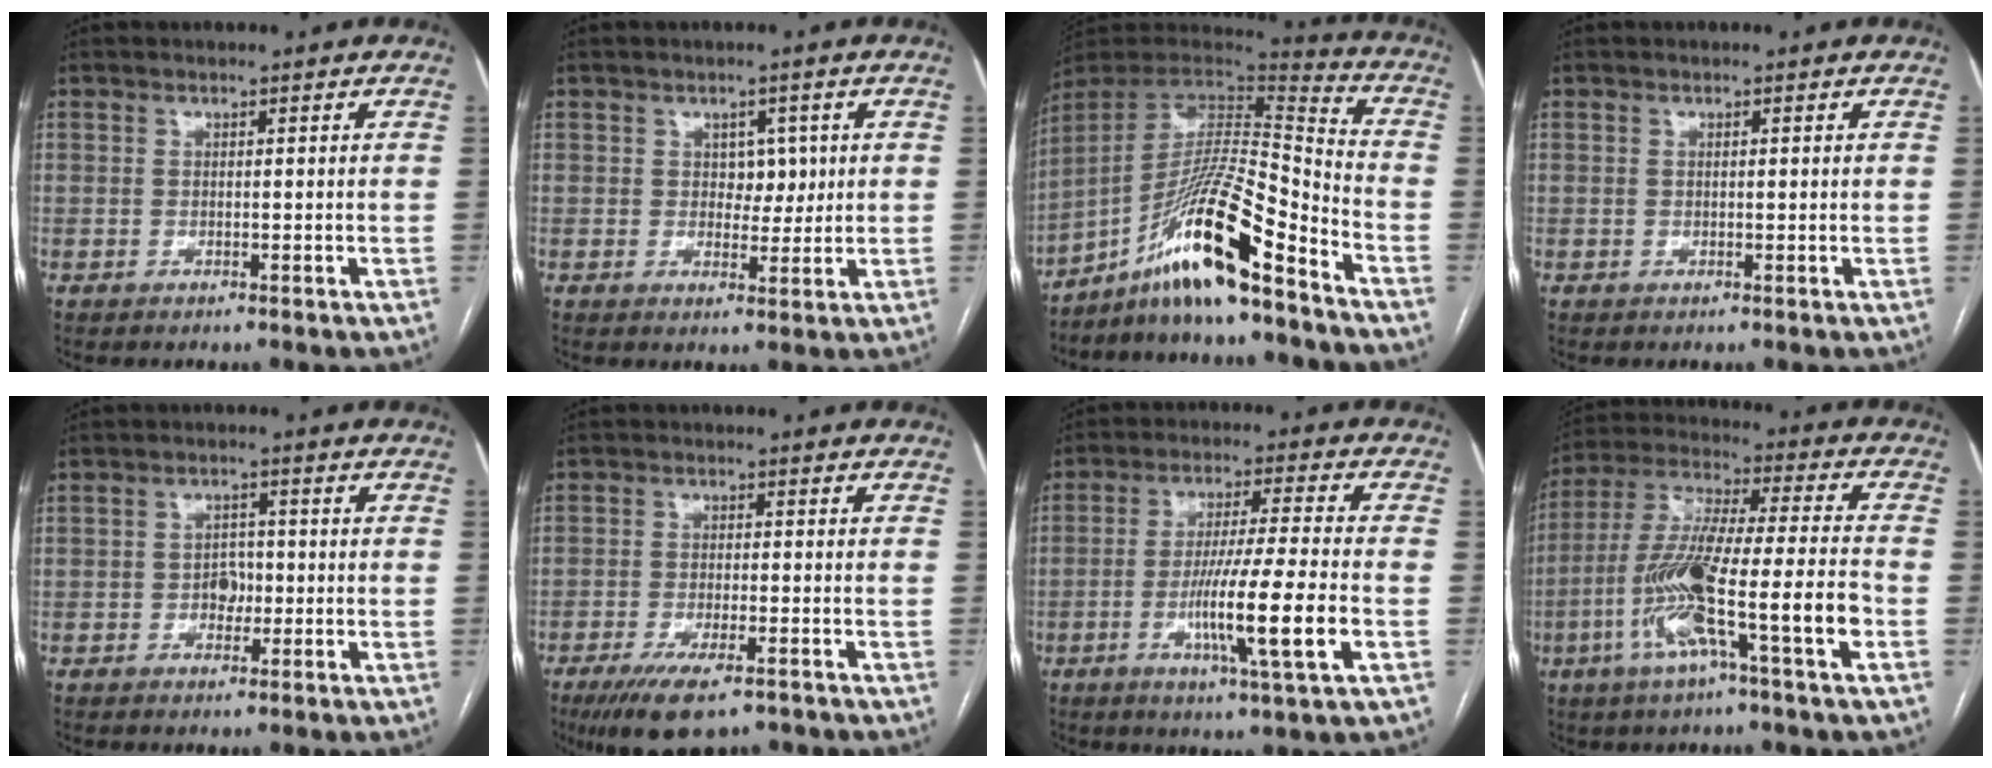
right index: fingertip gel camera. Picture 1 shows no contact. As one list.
[{"total": 3.3, "force": [0.8, 2.3, 2.2], "torque": [-0.022, 0.003, 0.014]}, {"total": 17.5, "force": [-11.6, 0.7, 13.1], "torque": [-0.254, 0.002, -0.207]}, {"total": 0.7, "force": [0.2, 0.1, 0.6], "torque": [-0.012, 0.000, 0.002]}, {"total": 3.0, "force": [-0.7, 2.1, 2.0], "torque": [-0.025, 0.007, -0.011]}, {"total": 9.3, "force": [-6.5, 2.4, 6.2], "torque": [-0.105, -0.017, -0.102]}, {"total": 12.9, "force": [-3.8, -0.5, 12.3], "torque": [-0.222, -0.015, -0.071]}, {"total": 16.7, "force": [-6.0, 0.3, 15.6], "torque": [-0.302, -0.003, -0.112]}]